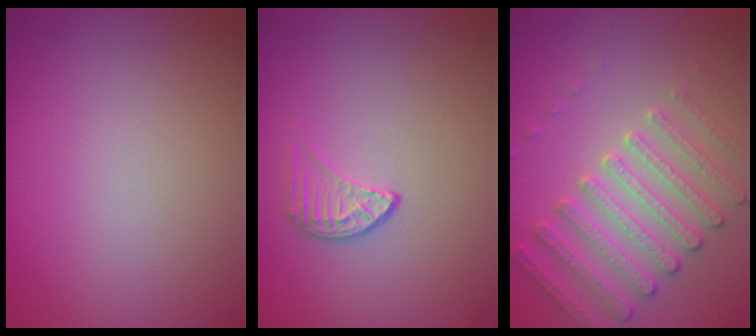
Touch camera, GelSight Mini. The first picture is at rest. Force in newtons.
{"total": 1.6, "press": 1.0, "slide": 1.2}
{"total": 4.2, "press": 4.1, "slide": 1.2}